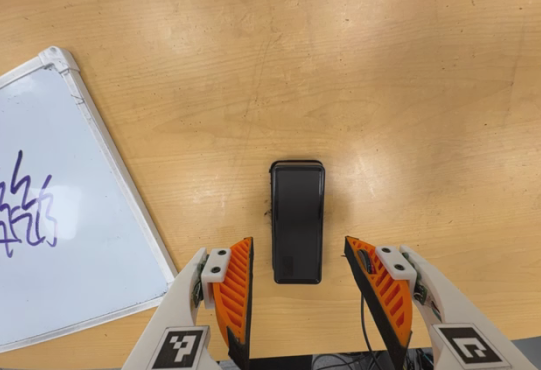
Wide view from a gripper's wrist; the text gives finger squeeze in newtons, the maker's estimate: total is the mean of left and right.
{"total": 0.0}